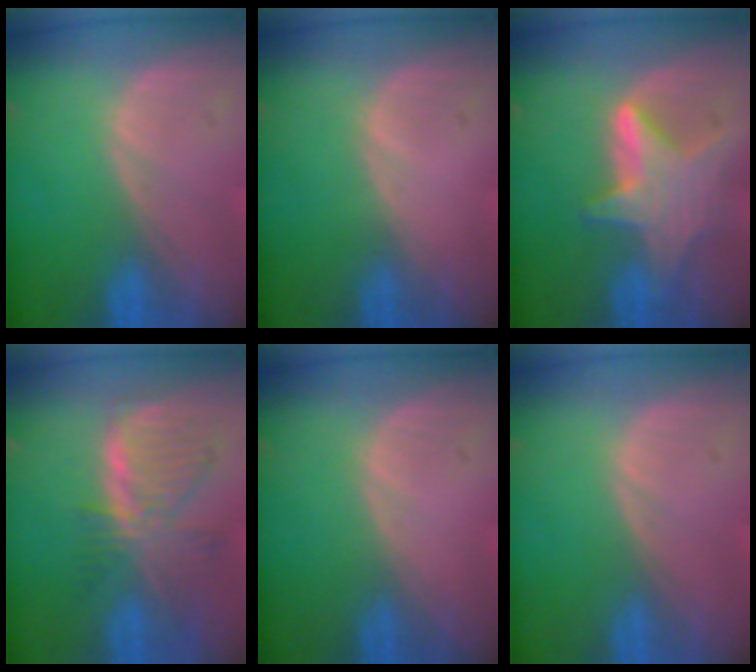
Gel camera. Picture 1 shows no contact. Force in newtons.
{"total": 0.0}
{"total": 6.6, "press": 6.6, "slide": 0.2}
{"total": 7.4, "press": 6.7, "slide": 3.0}
{"total": 0.0}
{"total": 0.0}